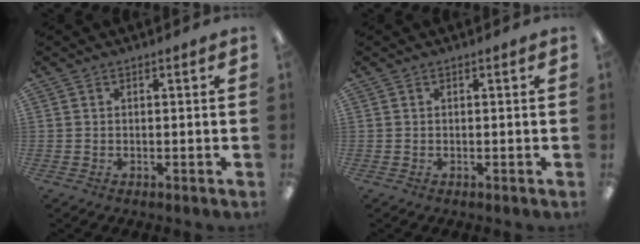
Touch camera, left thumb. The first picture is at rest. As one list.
[{"total": 0.0}]